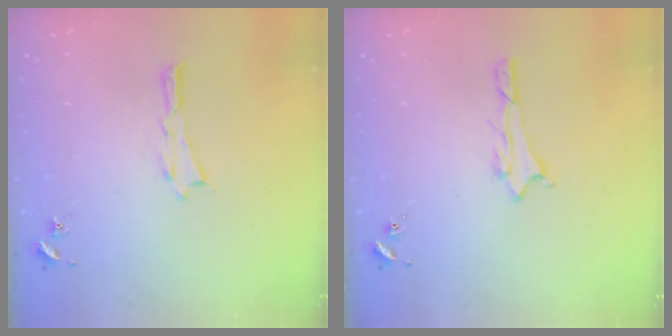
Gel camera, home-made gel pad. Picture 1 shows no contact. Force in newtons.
{"total": 1.1, "press": 1.1, "slide": 0.1}